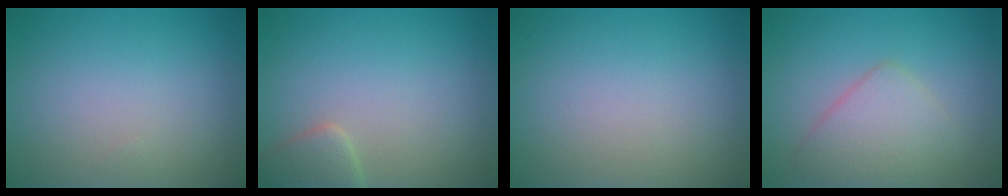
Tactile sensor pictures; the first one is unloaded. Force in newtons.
{"total": 2.5, "press": 2.5, "slide": 0.2}
{"total": 0.0}
{"total": 3.7, "press": 3.7, "slide": 0.0}